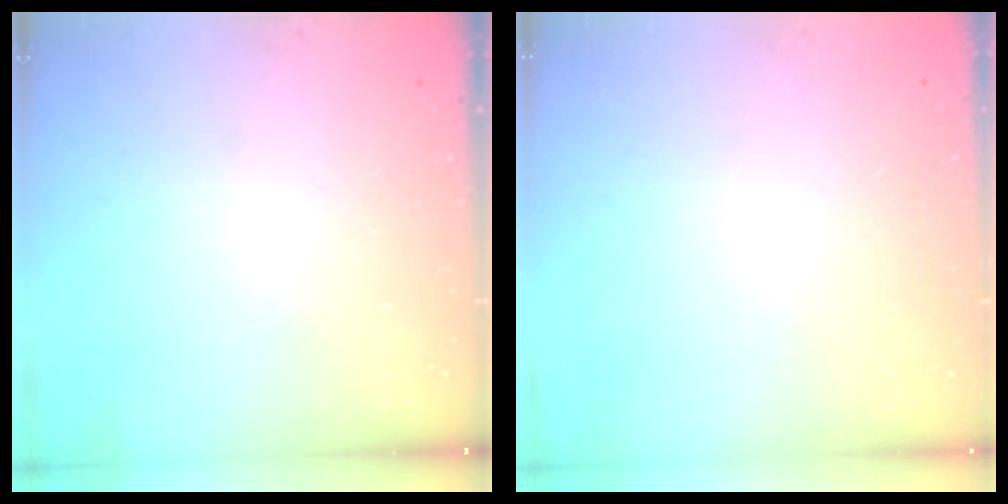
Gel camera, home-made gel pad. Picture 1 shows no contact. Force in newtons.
{"total": 0.0}